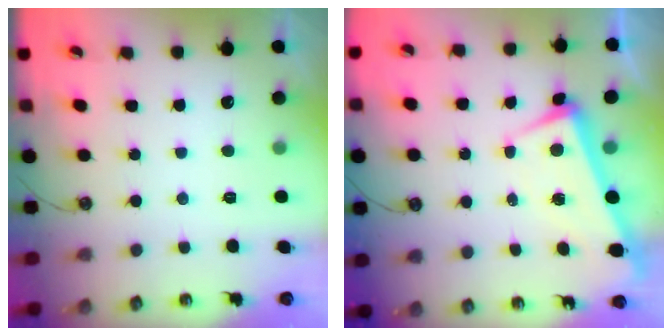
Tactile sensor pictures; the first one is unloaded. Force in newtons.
{"total": 1.4, "press": 1.1, "slide": 0.8}